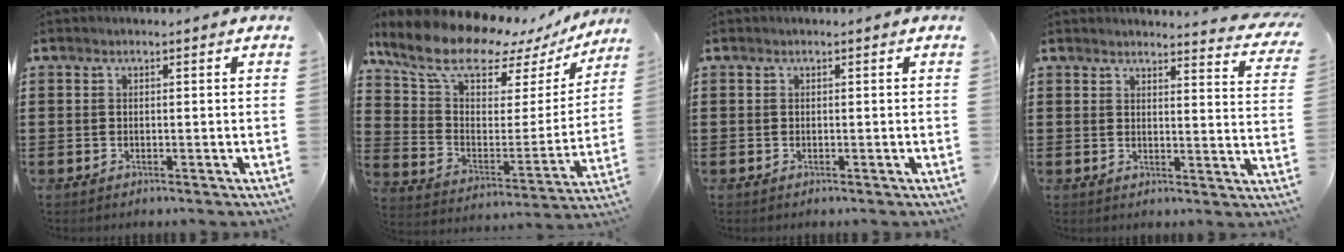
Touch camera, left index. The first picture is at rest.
{"total": 11.5, "force": [9.6, 3.9, 5.0], "torque": [-0.131, -0.065, 0.163]}
{"total": 0.0}
{"total": 3.1, "force": [3.0, -0.1, 0.7], "torque": [-0.013, -0.022, 0.049]}